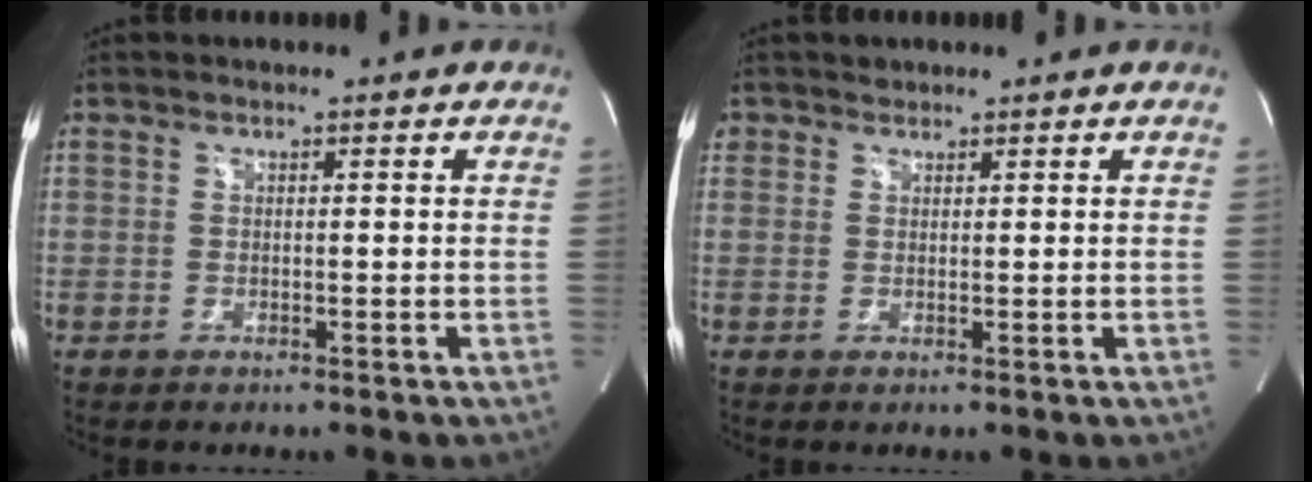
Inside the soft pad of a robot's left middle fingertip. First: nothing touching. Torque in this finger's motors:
{"motor_torque": [0.03, -0.01, -0.09, 0.00]}